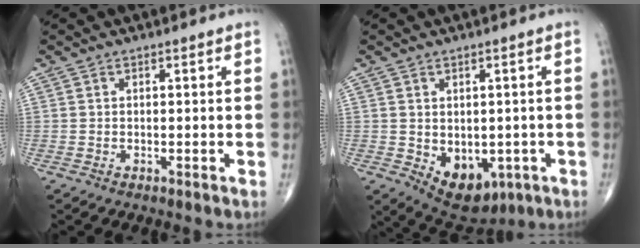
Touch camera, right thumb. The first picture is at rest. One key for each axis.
{"total": 9.6, "fx": -2.7, "fy": 6.4, "fz": 6.6, "tx": -0.067, "ty": -0.003, "tz": -0.020}